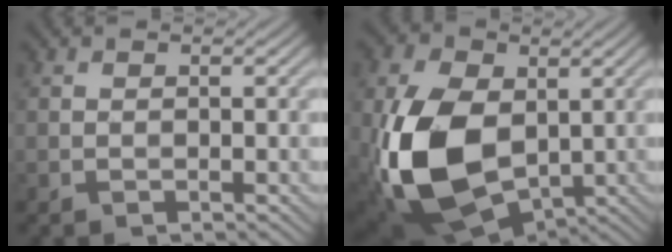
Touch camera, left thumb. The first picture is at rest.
{"total": 15.2, "force": [-1.3, 10.2, 11.2], "torque": [-0.281, -0.026, -0.020]}